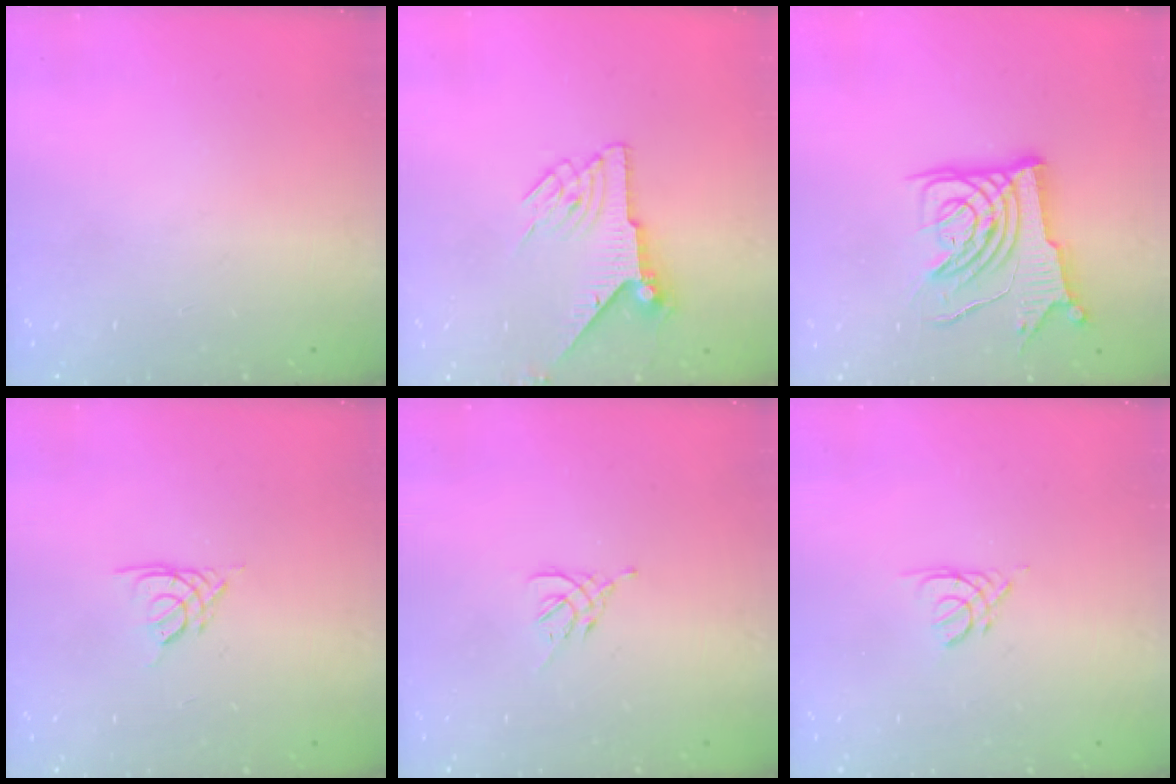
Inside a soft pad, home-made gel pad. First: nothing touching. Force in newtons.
{"total": 8.3, "press": 8.3, "slide": 0.4}
{"total": 13.6, "press": 13.5, "slide": 1.8}
{"total": 2.7, "press": 2.7, "slide": 0.4}
{"total": 2.6, "press": 2.5, "slide": 0.7}
{"total": 2.2, "press": 2.2, "slide": 0.4}